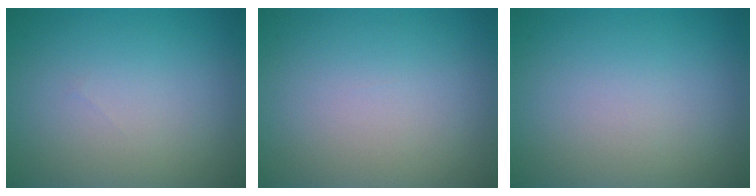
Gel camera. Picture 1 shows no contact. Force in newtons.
{"total": 0.0}
{"total": 0.0}